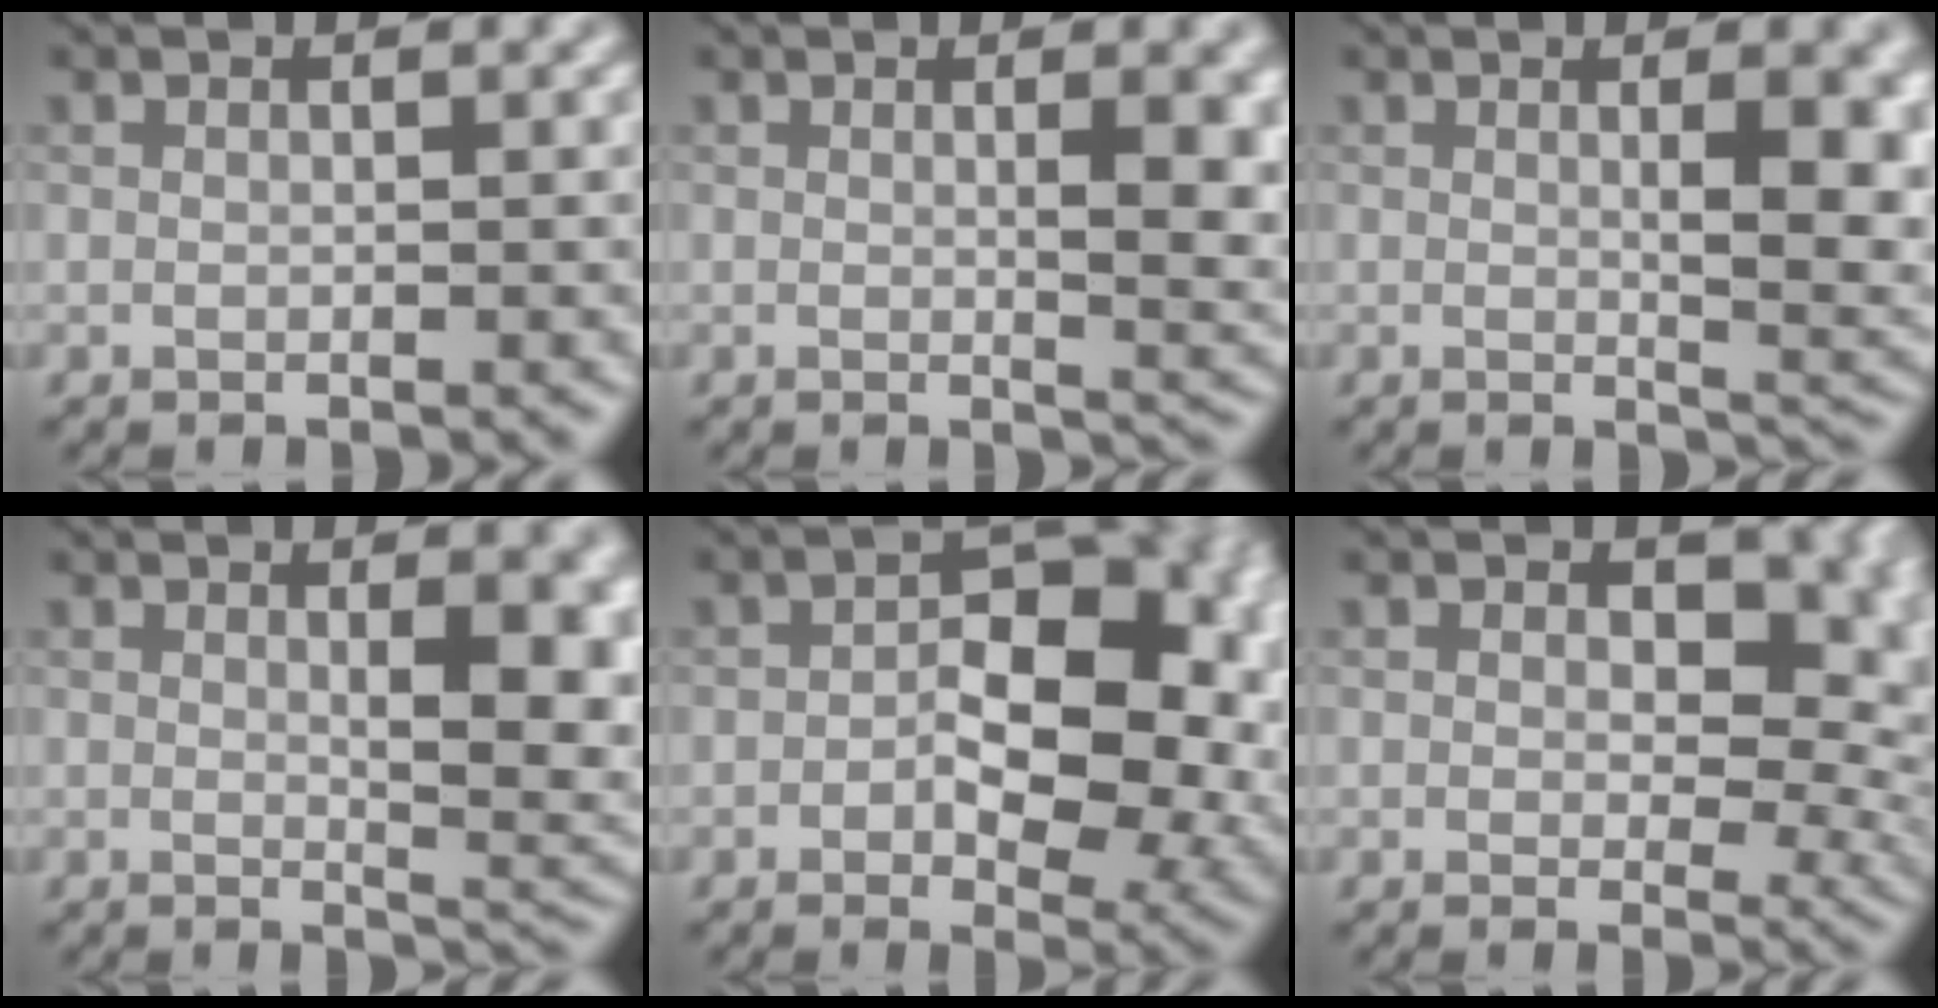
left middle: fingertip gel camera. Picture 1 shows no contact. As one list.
[{"total": 4.8, "force": [0.8, 1.4, 4.5], "torque": [-0.052, -0.002, 0.015]}, {"total": 6.0, "force": [0.8, 1.7, 5.7], "torque": [-0.070, -0.006, 0.019]}, {"total": 6.6, "force": [1.0, 2.1, 6.2], "torque": [-0.074, -0.008, 0.025]}, {"total": 11.7, "force": [-0.1, 7.1, 9.3], "torque": [-0.081, 0.012, -0.001]}, {"total": 10.0, "force": [2.2, 6.2, 7.6], "torque": [-0.081, -0.011, 0.031]}]